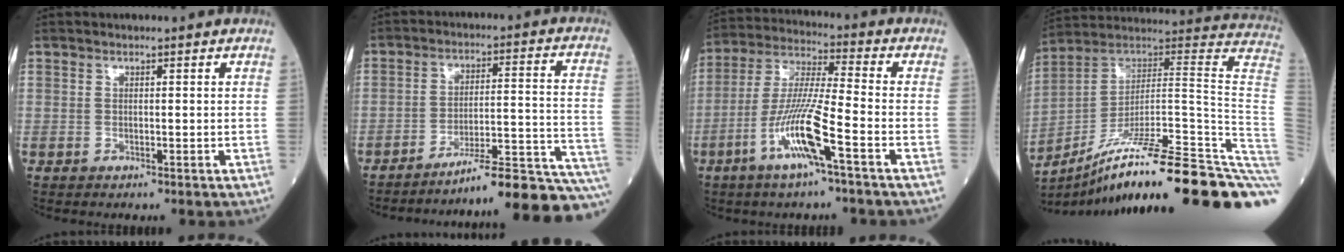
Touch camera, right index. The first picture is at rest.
{"total": 19.5, "force": [-17.7, -1.3, 8.1], "torque": [-0.052, 0.022, -0.245]}
{"total": 11.5, "force": [-5.2, 0.0, 10.3], "torque": [-0.209, -0.004, -0.103]}
{"total": 33.0, "force": [-21.2, 0.5, 25.3], "torque": [-0.219, 0.012, -0.319]}